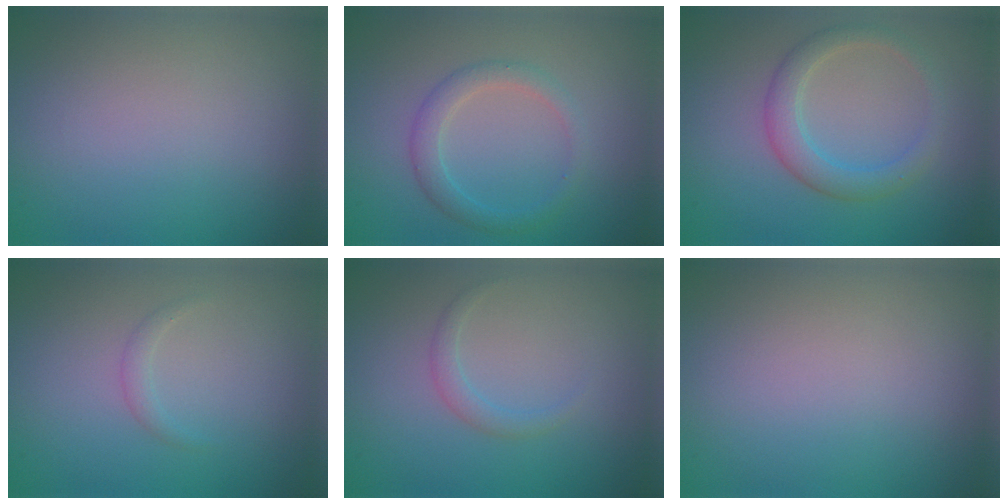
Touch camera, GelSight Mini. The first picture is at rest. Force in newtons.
{"total": 2.2, "press": 2.2, "slide": 0.0}
{"total": 2.9, "press": 2.9, "slide": 0.2}
{"total": 0.8, "press": 0.8, "slide": 0.0}
{"total": 1.2, "press": 1.1, "slide": 0.1}
{"total": 0.0}